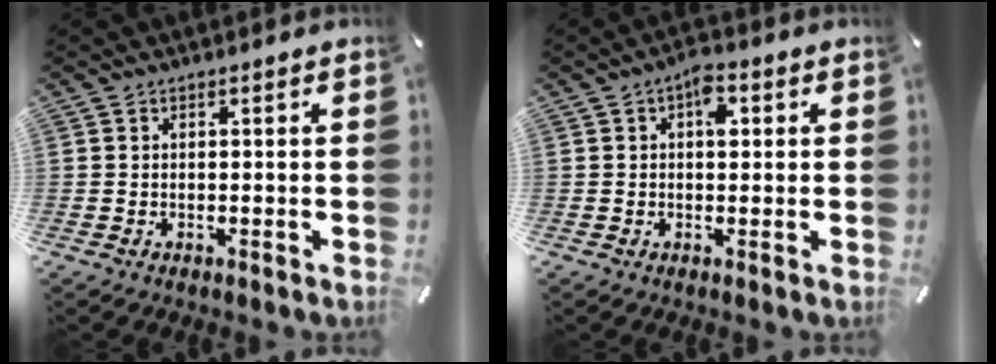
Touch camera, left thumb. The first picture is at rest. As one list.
[{"total": 4.8, "force": [1.2, 2.7, 3.7], "torque": [-0.046, -0.003, 0.012]}]